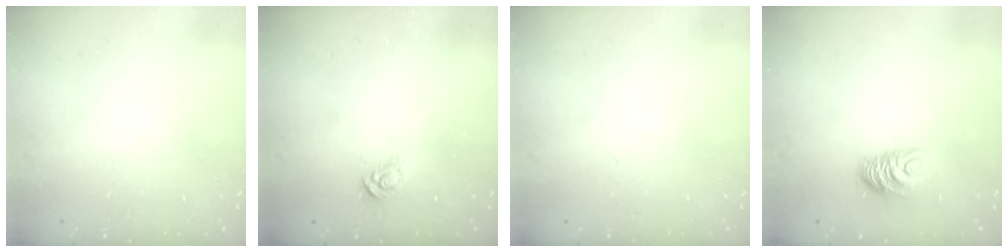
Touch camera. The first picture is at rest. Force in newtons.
{"total": 3.4, "press": 3.4, "slide": 0.4}
{"total": 0.0}
{"total": 8.2, "press": 8.2, "slide": 0.5}